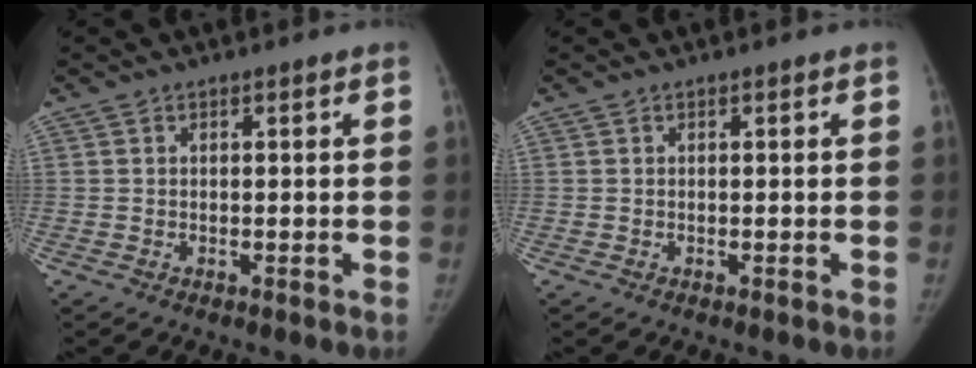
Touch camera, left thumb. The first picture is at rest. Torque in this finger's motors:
{"motor_torque": [0.00, 0.00, 0.06, -0.06, 0.00]}